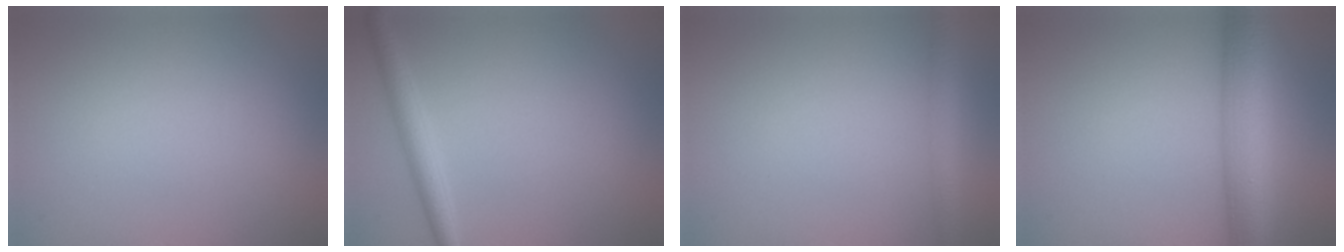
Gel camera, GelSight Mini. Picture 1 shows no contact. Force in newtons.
{"total": 2.3, "press": 2.3, "slide": 0.1}
{"total": 2.4, "press": 2.4, "slide": 0.1}
{"total": 7.3, "press": 7.3, "slide": 0.2}